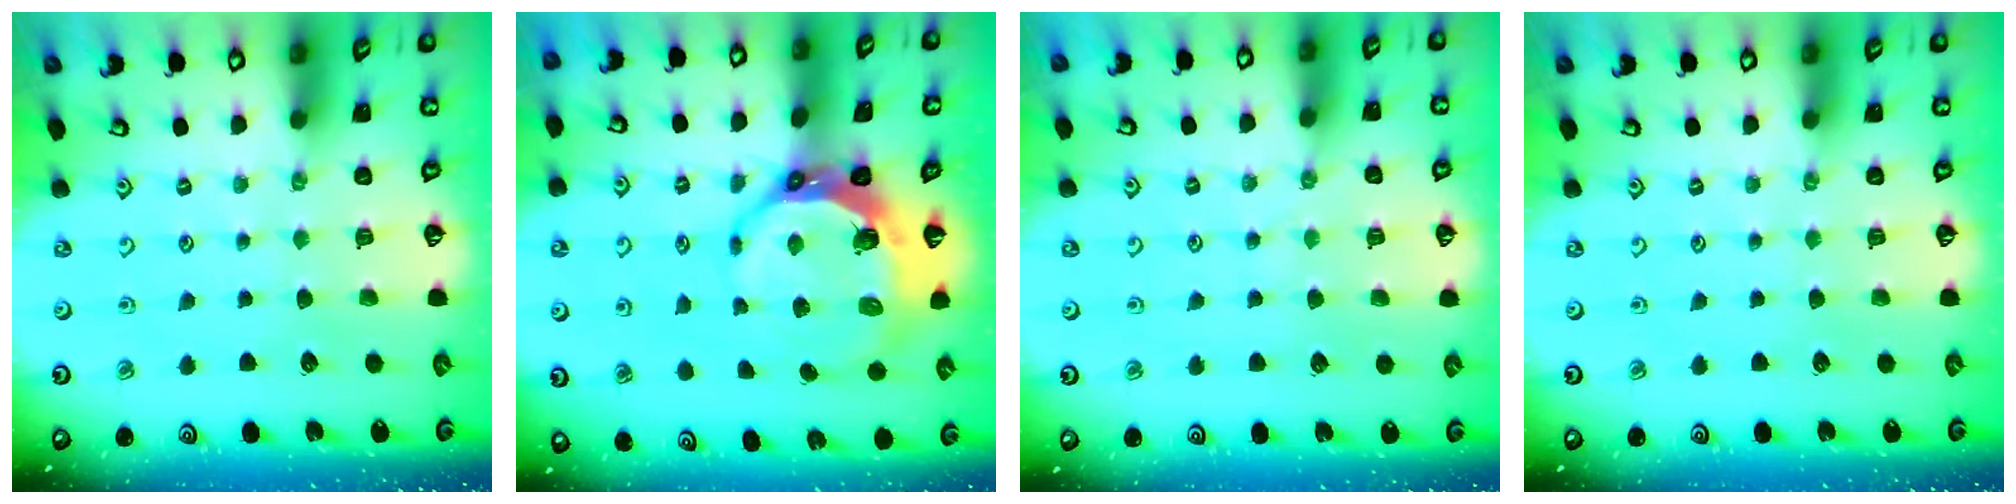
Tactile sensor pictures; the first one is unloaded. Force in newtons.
{"total": 10.9, "press": 9.7, "slide": 5.0}
{"total": 2.9, "press": 2.9, "slide": 0.2}
{"total": 0.0}